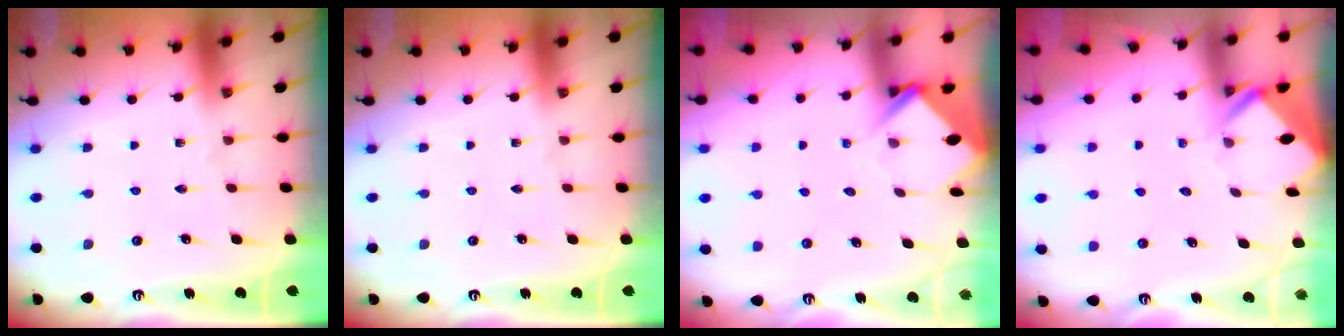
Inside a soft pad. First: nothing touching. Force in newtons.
{"total": 0.0}
{"total": 3.8, "press": 3.8, "slide": 0.2}
{"total": 2.9, "press": 2.9, "slide": 0.3}